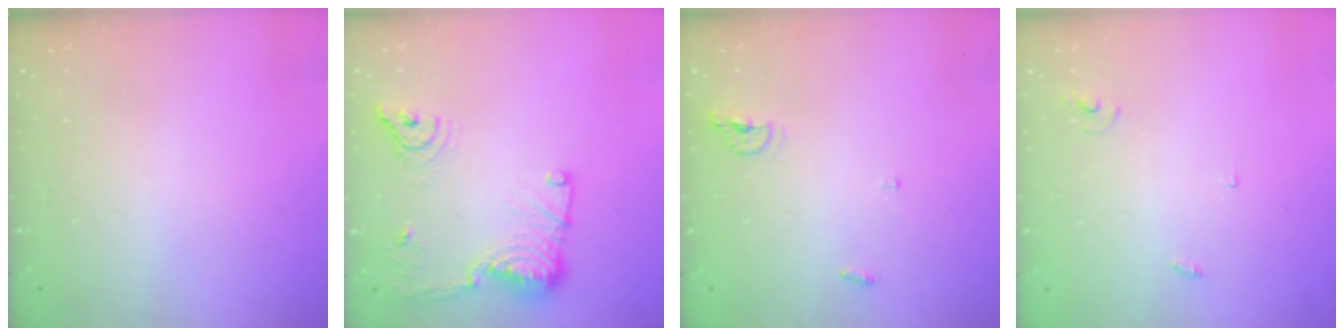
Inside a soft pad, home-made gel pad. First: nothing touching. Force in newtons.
{"total": 14.7, "press": 14.6, "slide": 2.1}
{"total": 4.4, "press": 4.3, "slide": 1.0}
{"total": 2.5, "press": 2.5, "slide": 0.1}